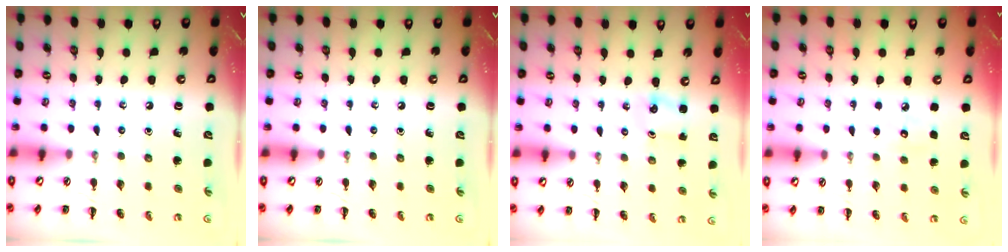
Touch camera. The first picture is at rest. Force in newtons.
{"total": 0.0}
{"total": 1.4, "press": 1.3, "slide": 0.2}
{"total": 4.2, "press": 4.0, "slide": 1.1}